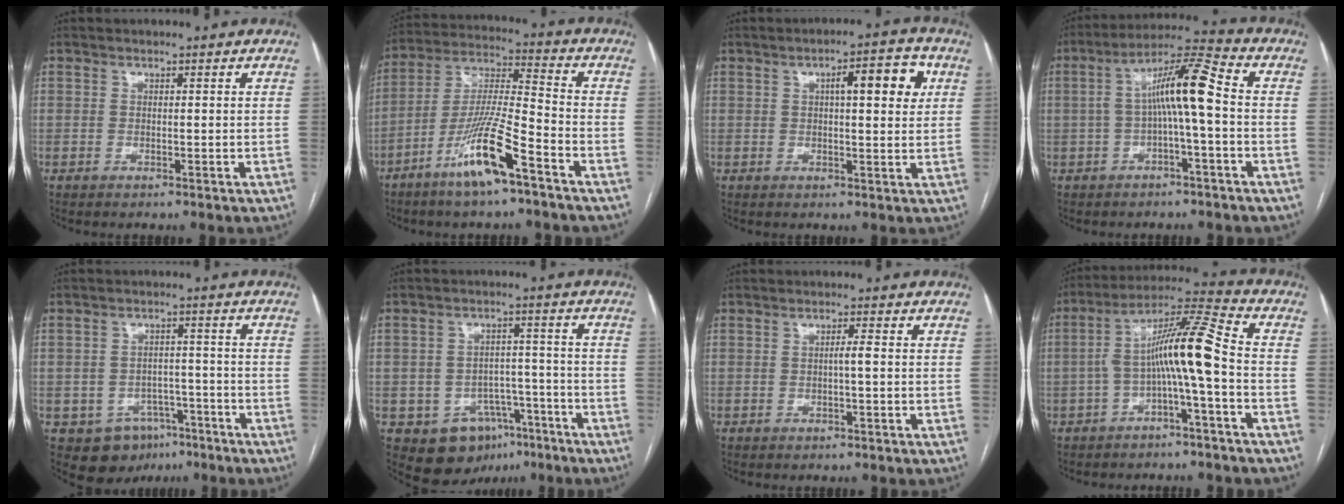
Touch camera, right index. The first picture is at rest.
{"total": 12.6, "force": [-7.2, 0.7, 10.3], "torque": [-0.205, -0.012, -0.139]}
{"total": 7.4, "force": [2.3, 1.8, 6.8], "torque": [-0.094, 0.013, 0.026]}
{"total": 9.4, "force": [-0.4, 0.6, 9.4], "torque": [-0.167, 0.035, -0.010]}
{"total": 8.1, "force": [-4.6, 6.2, 2.4], "torque": [-0.032, 0.018, -0.057]}
{"total": 10.0, "force": [-5.3, 7.6, 3.5], "torque": [-0.041, 0.028, -0.067]}
{"total": 1.4, "force": [-0.2, -0.1, 1.4], "torque": [-0.022, 0.002, -0.003]}
{"total": 10.9, "force": [-2.1, -0.2, 10.7], "torque": [-0.187, 0.035, -0.041]}